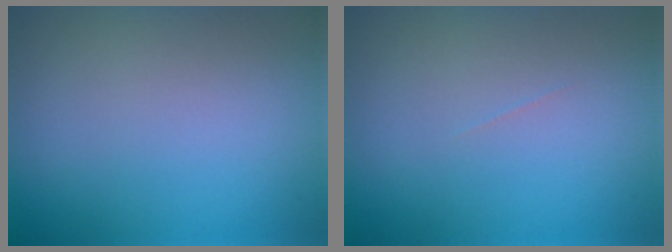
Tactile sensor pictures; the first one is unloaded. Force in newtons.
{"total": 0.0}